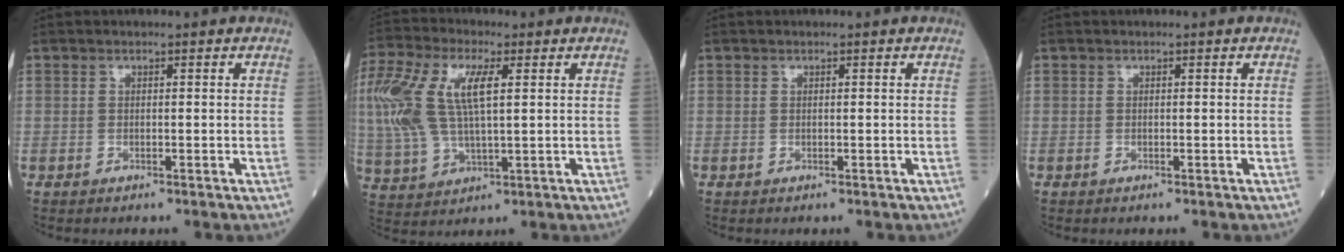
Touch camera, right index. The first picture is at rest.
{"total": 16.6, "force": [3.9, 6.7, 14.7], "torque": [-0.354, 0.020, 0.074]}
{"total": 0.0}
{"total": 0.0}